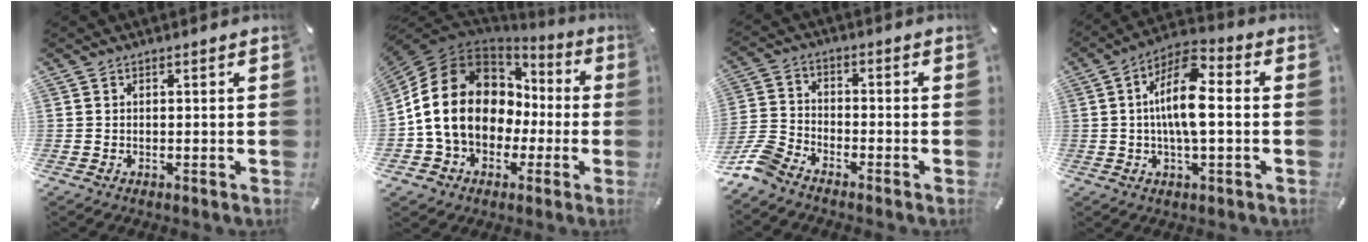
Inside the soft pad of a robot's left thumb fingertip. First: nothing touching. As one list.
[{"total": 16.7, "force": [-0.7, 14.0, 9.2], "torque": [-0.205, 0.002, -0.014]}, {"total": 7.5, "force": [-6.3, 3.1, 2.9], "torque": [-0.087, 0.013, -0.130]}, {"total": 12.4, "force": [0.1, 4.6, 11.5], "torque": [-0.228, 0.006, 0.000]}]